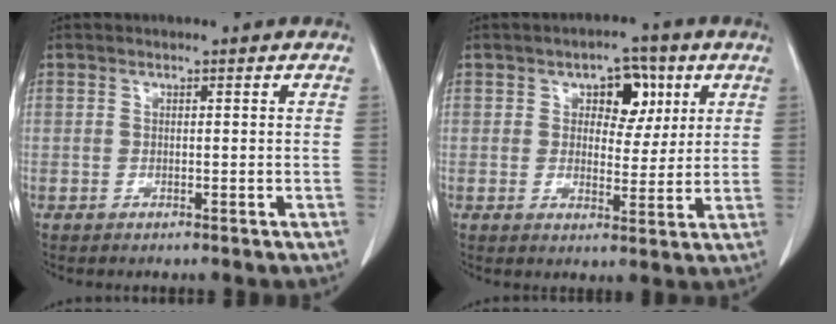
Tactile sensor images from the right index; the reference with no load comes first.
{"total": 6.5, "force": [2.7, 3.8, 4.6], "torque": [-0.055, 0.014, 0.038]}